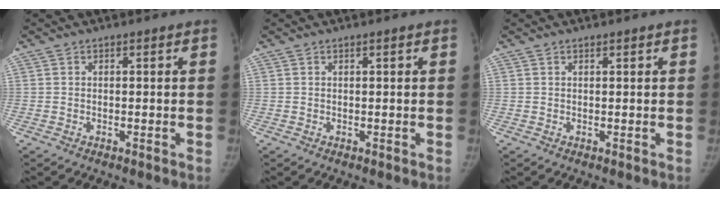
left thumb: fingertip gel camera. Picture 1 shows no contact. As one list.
[{"total": 0.0}, {"total": 0.0}]